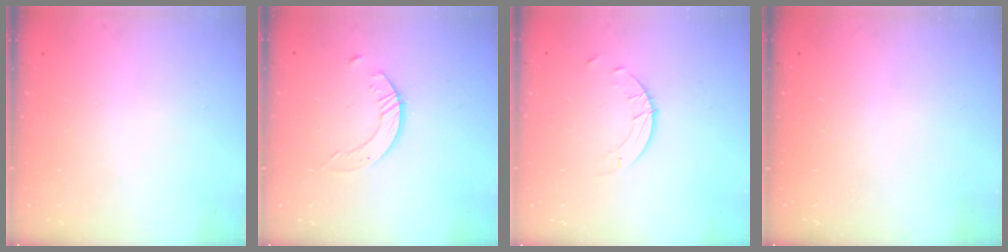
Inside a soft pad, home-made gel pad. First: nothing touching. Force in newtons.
{"total": 2.5, "press": 2.5, "slide": 0.3}
{"total": 2.5, "press": 2.5, "slide": 0.2}
{"total": 0.0}